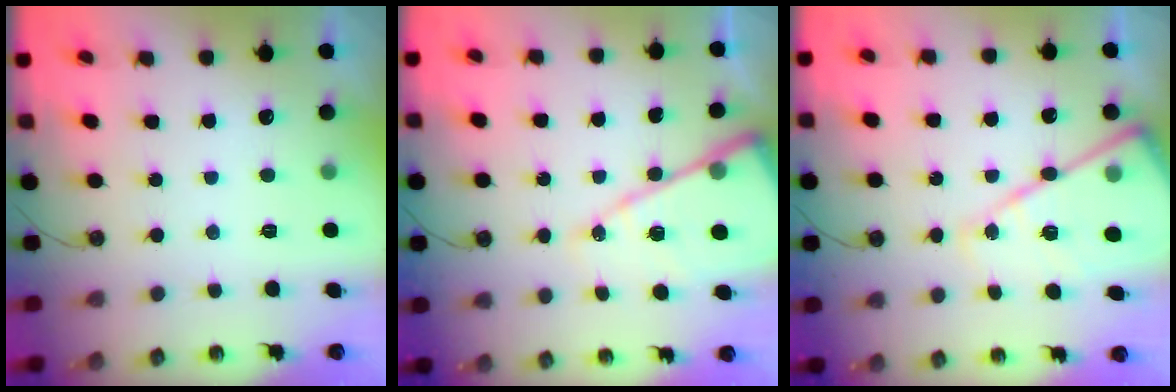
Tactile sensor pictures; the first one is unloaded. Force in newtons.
{"total": 16.6, "press": 16.5, "slide": 1.7}
{"total": 19.0, "press": 18.9, "slide": 1.7}